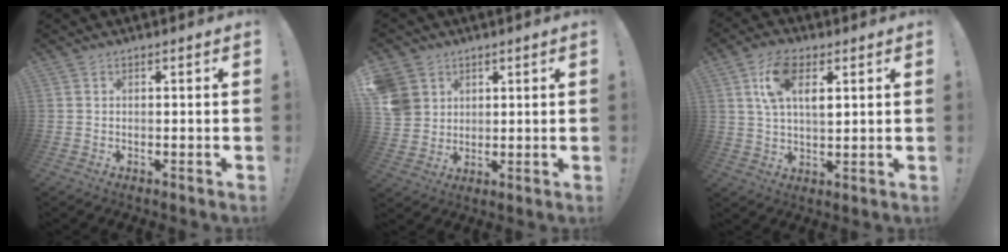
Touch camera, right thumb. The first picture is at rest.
{"total": 7.5, "force": [3.5, 6.4, 1.7], "torque": [-0.033, -0.020, 0.072]}
{"total": 10.7, "force": [4.2, 5.6, 8.1], "torque": [-0.153, -0.001, 0.074]}